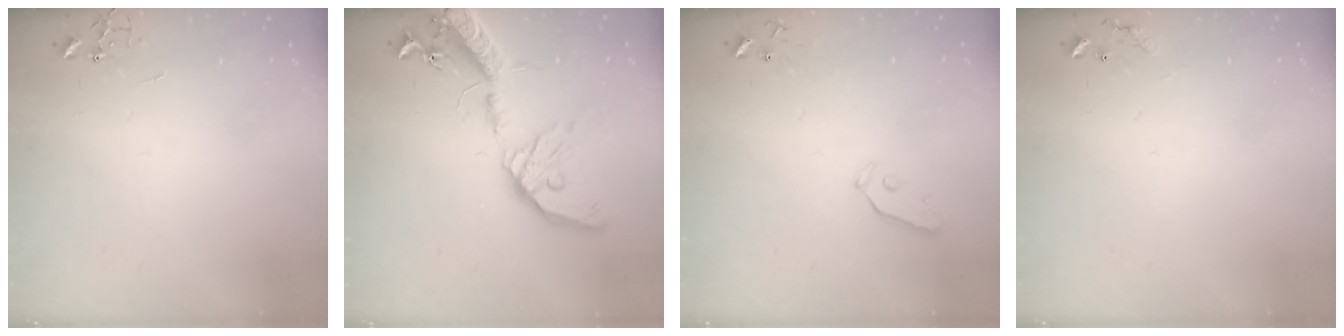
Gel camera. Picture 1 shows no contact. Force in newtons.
{"total": 19.5, "press": 19.2, "slide": 3.6}
{"total": 3.3, "press": 3.2, "slide": 0.5}
{"total": 7.7, "press": 7.7, "slide": 0.5}